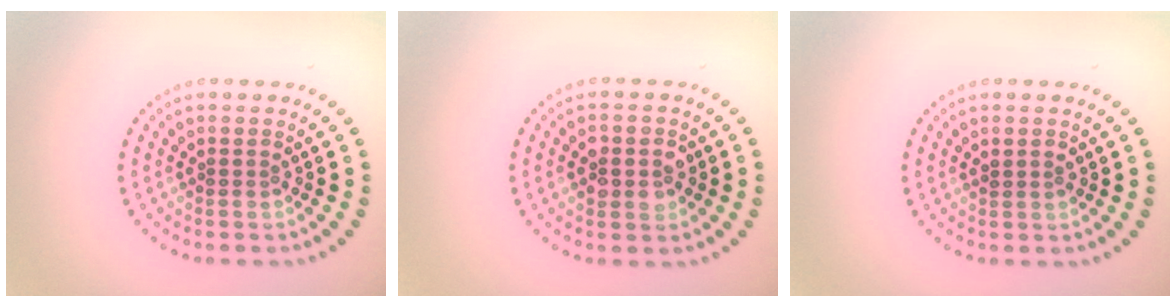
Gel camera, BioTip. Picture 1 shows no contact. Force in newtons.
{"total": 2.8, "press": 2.8, "slide": 0.3}
{"total": 0.8, "press": 0.7, "slide": 0.2}